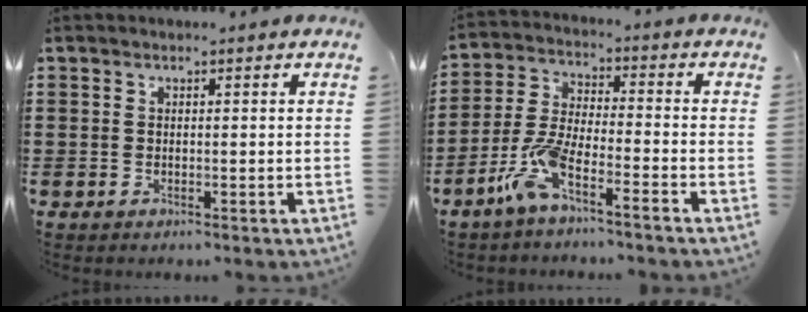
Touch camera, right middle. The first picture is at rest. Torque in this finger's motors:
{"motor_torque": [1.74, -0.40, 0.82, 0.16]}